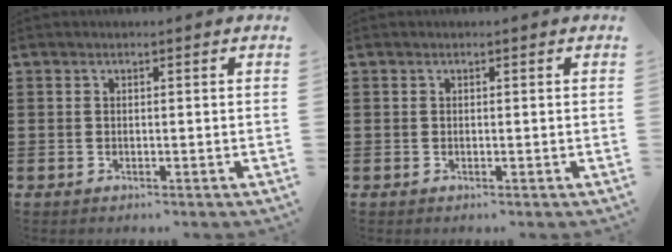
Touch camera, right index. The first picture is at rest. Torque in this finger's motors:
{"motor_torque": [-0.55, 0.22, -0.05, -0.03]}